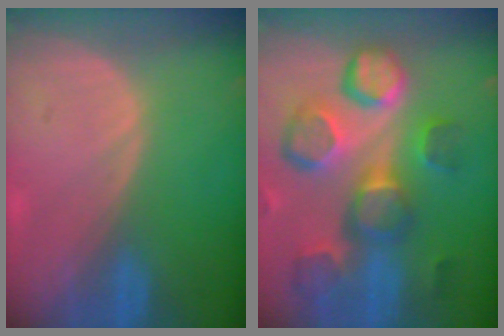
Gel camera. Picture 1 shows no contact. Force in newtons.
{"total": 12.8, "press": 11.2, "slide": 6.2}